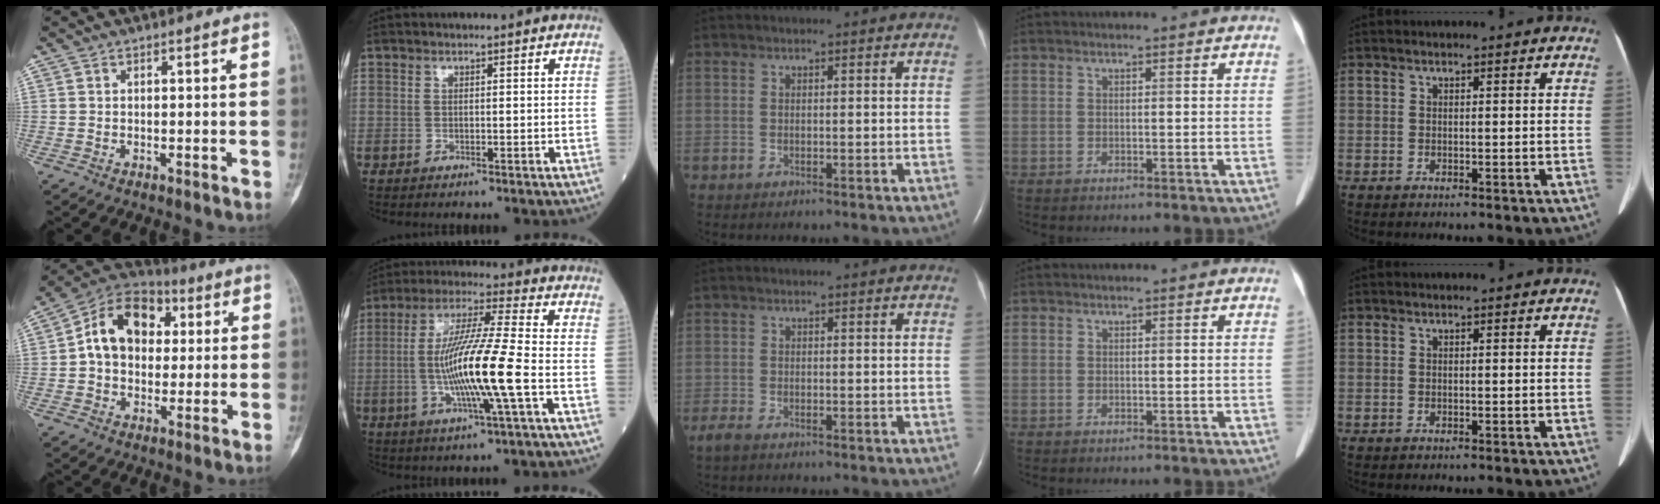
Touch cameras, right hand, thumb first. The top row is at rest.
{"thumb": {"total": 14.6, "force": [2.4, 10.8, 9.5], "torque": [-0.124, 0.023, 0.029]}, "index": {"total": 13.5, "force": [-2.7, -0.6, 13.2], "torque": [-0.254, -0.008, -0.057]}, "middle": {"total": 1.8, "force": [-1.3, 0.6, 1.1], "torque": [-0.029, -0.005, -0.025]}}